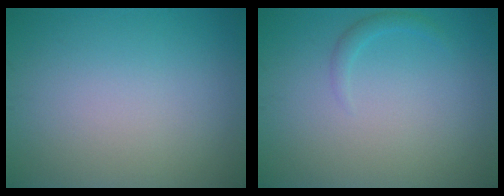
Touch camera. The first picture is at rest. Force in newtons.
{"total": 1.0, "press": 1.0, "slide": 0.1}